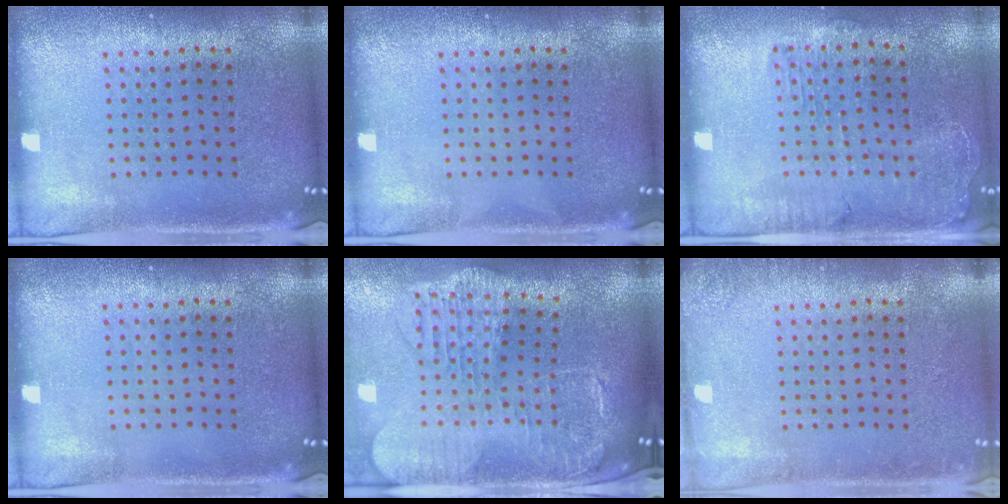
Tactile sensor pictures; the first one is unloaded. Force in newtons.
{"total": 0.0}
{"total": 1.4, "press": 1.4, "slide": 0.4}
{"total": 0.0}
{"total": 3.0, "press": 2.5, "slide": 1.6}
{"total": 1.3, "press": 1.3, "slide": 0.2}